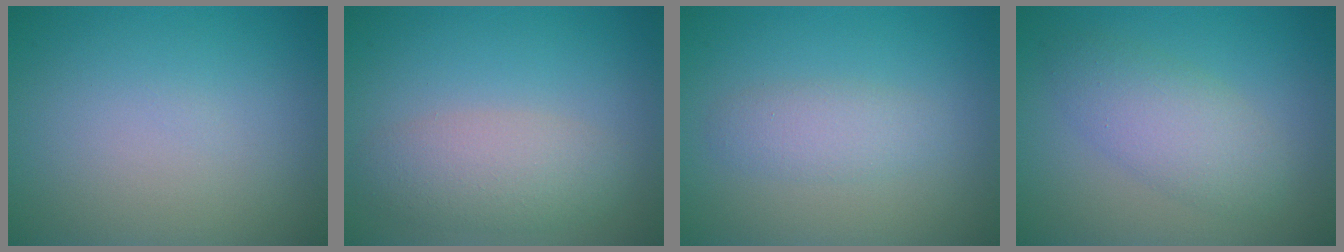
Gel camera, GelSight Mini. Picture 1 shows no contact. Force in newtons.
{"total": 3.7, "press": 3.7, "slide": 0.2}
{"total": 2.0, "press": 2.0, "slide": 0.1}
{"total": 3.8, "press": 3.8, "slide": 0.1}